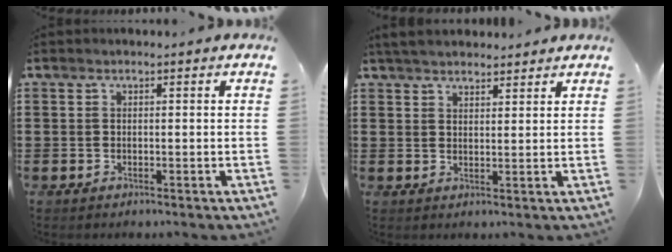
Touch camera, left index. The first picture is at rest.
{"total": 3.6, "force": [3.4, 0.8, 0.8], "torque": [-0.026, 0.000, 0.065]}